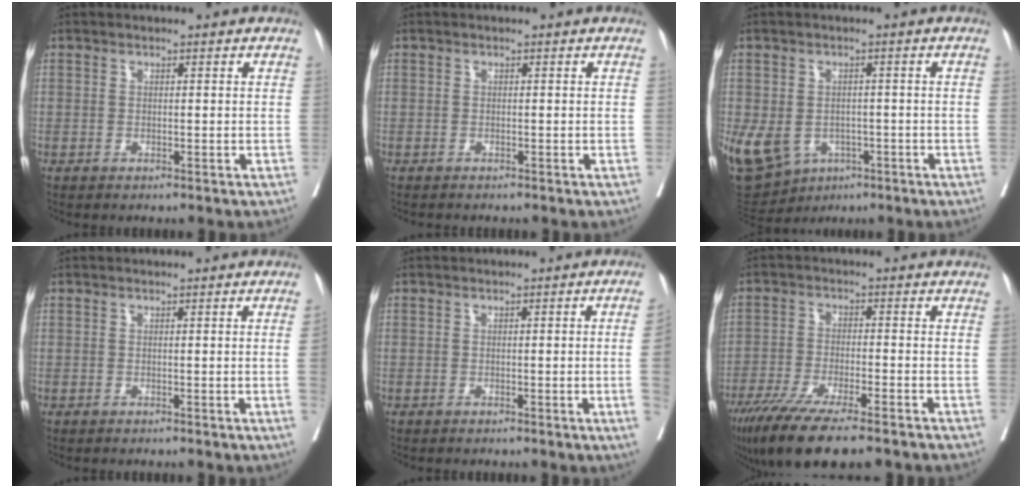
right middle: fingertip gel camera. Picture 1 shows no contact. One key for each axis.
{"total": 1.3, "fx": -1.2, "fy": 0.0, "fz": 0.4, "tx": -0.010, "ty": -0.002, "tz": -0.017}
{"total": 17.2, "fx": -6.5, "fy": 13.7, "fz": 8.2, "tx": -0.225, "ty": -0.002, "tz": -0.084}
{"total": 1.2, "fx": -0.3, "fy": -0.4, "fz": 1.1, "tx": -0.014, "ty": -0.001, "tz": -0.005}
{"total": 4.2, "fx": -0.8, "fy": -1.1, "fz": 3.9, "tx": -0.053, "ty": -0.003, "tz": -0.009}
{"total": 14.1, "fx": -10.5, "fy": 1.9, "fz": 9.2, "tx": -0.163, "ty": -0.038, "tz": -0.171}